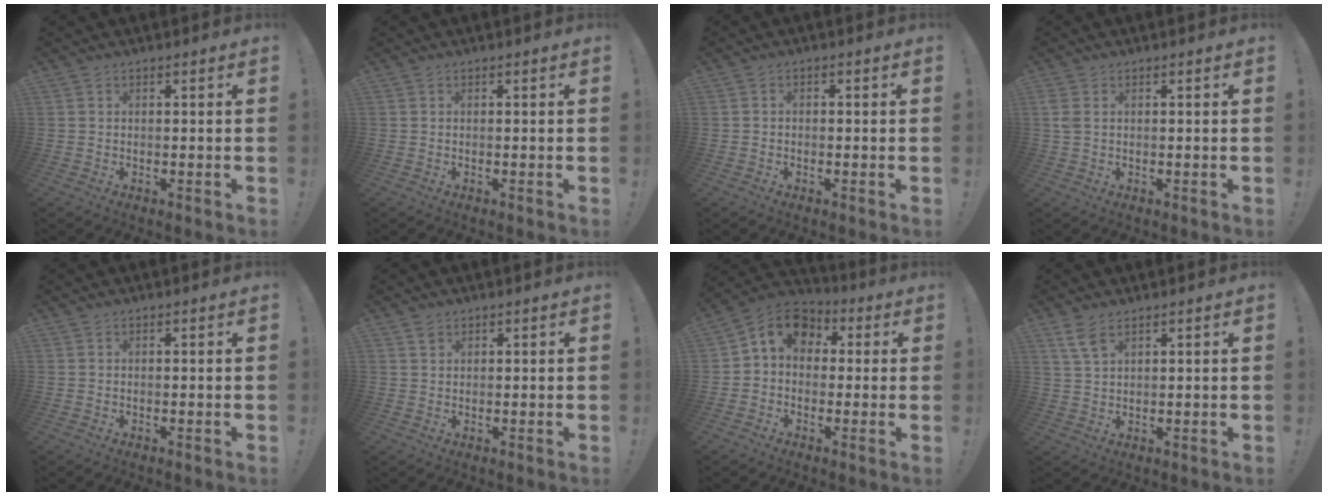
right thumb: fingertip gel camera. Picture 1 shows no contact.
{"total": 0.0}
{"total": 1.3, "force": [-0.9, 0.8, 0.5], "torque": [-0.015, 0.007, -0.016]}
{"total": 2.1, "force": [0.7, 1.2, 1.5], "torque": [-0.025, 0.002, 0.012]}
{"total": 0.0}
{"total": 1.4, "force": [1.1, 0.7, 0.5], "torque": [0.007, -0.008, 0.019]}
{"total": 9.3, "force": [1.6, 7.6, 5.1], "torque": [-0.080, 0.009, 0.037]}
{"total": 4.9, "force": [3.2, 1.6, 3.4], "torque": [-0.062, -0.014, 0.060]}